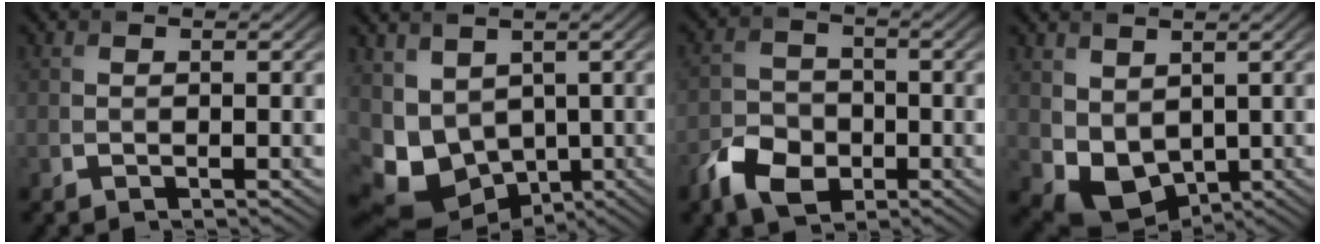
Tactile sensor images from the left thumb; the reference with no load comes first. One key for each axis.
{"total": 8.8, "fx": 0.6, "fy": 6.9, "fz": 5.4, "tx": -0.126, "ty": -0.023, "tz": 0.036}
{"total": 6.2, "fx": -3.3, "fy": 4.2, "fz": 3.2, "tx": -0.066, "ty": -0.005, "tz": -0.073}
{"total": 6.2, "fx": 0.9, "fy": 4.7, "fz": 4.0, "tx": -0.110, "ty": -0.024, "tz": 0.023}